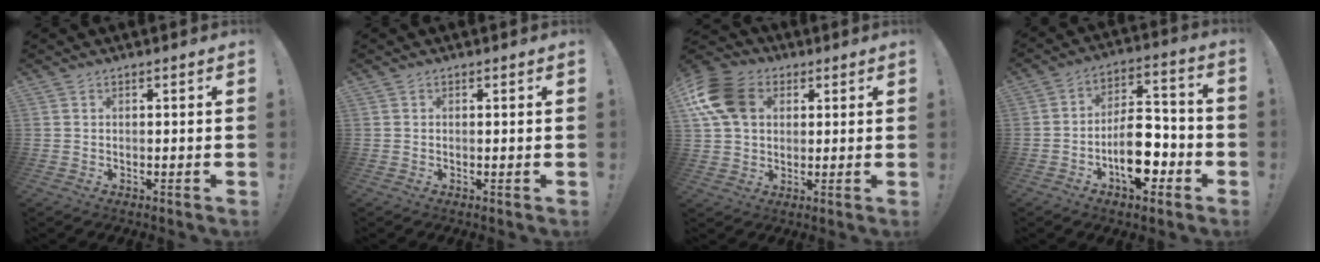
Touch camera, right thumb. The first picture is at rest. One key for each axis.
{"total": 0.0}
{"total": 15.7, "fx": 4.4, "fy": 12.0, "fz": 9.0, "tx": -0.154, "ty": -0.004, "tz": 0.088}
{"total": 15.2, "fx": -6.2, "fy": 8.3, "fz": 11.2, "tx": -0.179, "ty": 0.047, "tz": -0.093}